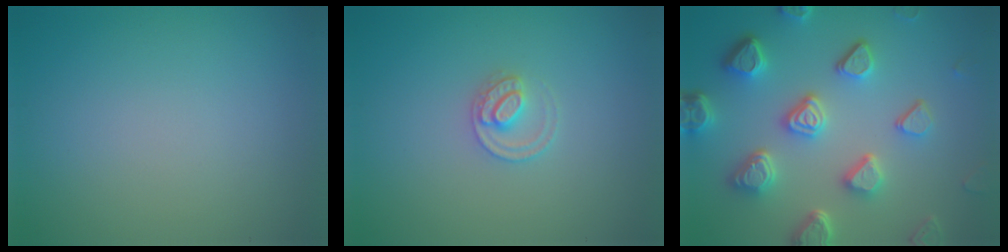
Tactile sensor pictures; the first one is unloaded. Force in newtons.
{"total": 2.1, "press": 2.1, "slide": 0.2}
{"total": 6.6, "press": 5.3, "slide": 3.9}